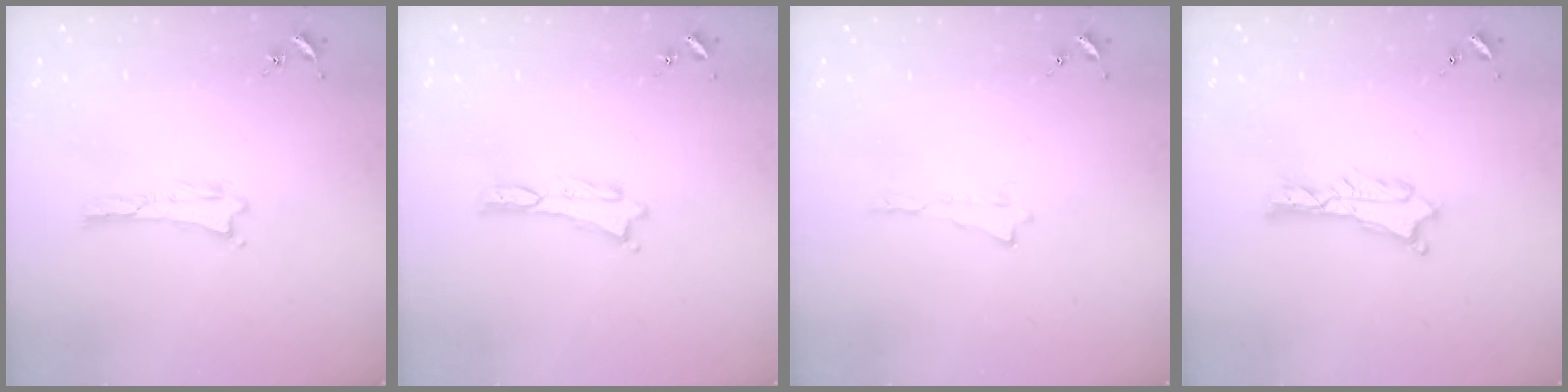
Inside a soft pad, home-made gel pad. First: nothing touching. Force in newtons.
{"total": 0.0}
{"total": 0.0}
{"total": 1.8, "press": 1.7, "slide": 0.2}